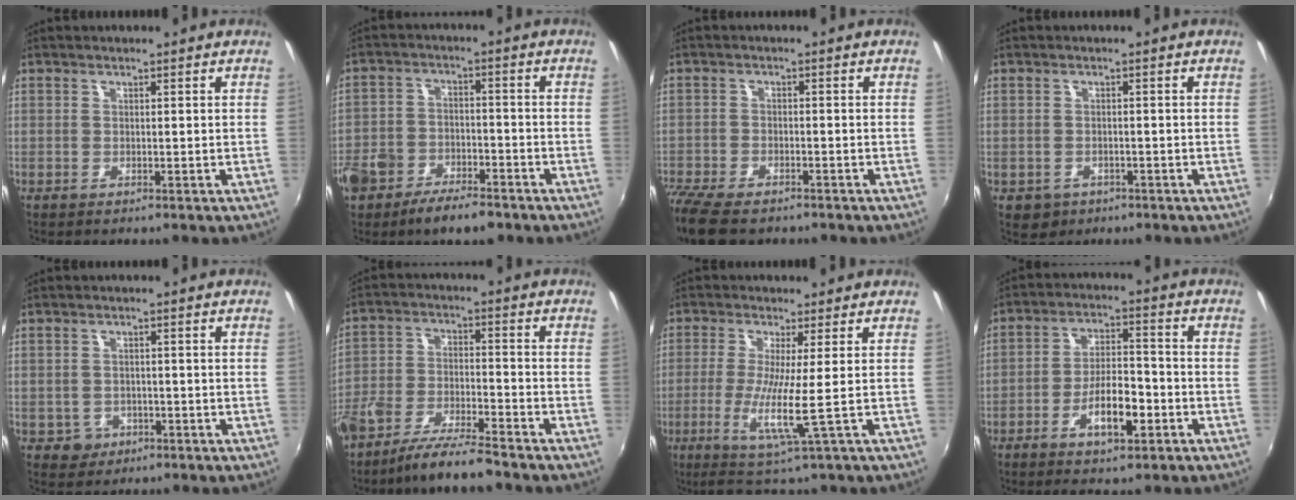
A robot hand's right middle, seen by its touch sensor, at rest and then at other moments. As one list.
[{"total": 11.0, "force": [-7.5, 5.6, 5.7], "torque": [-0.149, -0.010, -0.135]}, {"total": 11.2, "force": [-9.0, 3.7, 5.5], "torque": [-0.144, -0.045, -0.164]}, {"total": 3.8, "force": [-1.6, 3.2, 1.4], "torque": [-0.036, -0.006, -0.017]}, {"total": 3.3, "force": [-1.3, 3.0, 0.6], "torque": [-0.021, 0.002, -0.016]}, {"total": 10.5, "force": [-8.5, 1.8, 5.9], "torque": [-0.123, -0.013, -0.156]}, {"total": 7.9, "force": [-2.0, -1.1, 7.5], "torque": [-0.163, -0.025, -0.041]}, {"total": 8.0, "force": [-4.1, 2.4, 6.5], "torque": [-0.123, 0.007, -0.065]}]